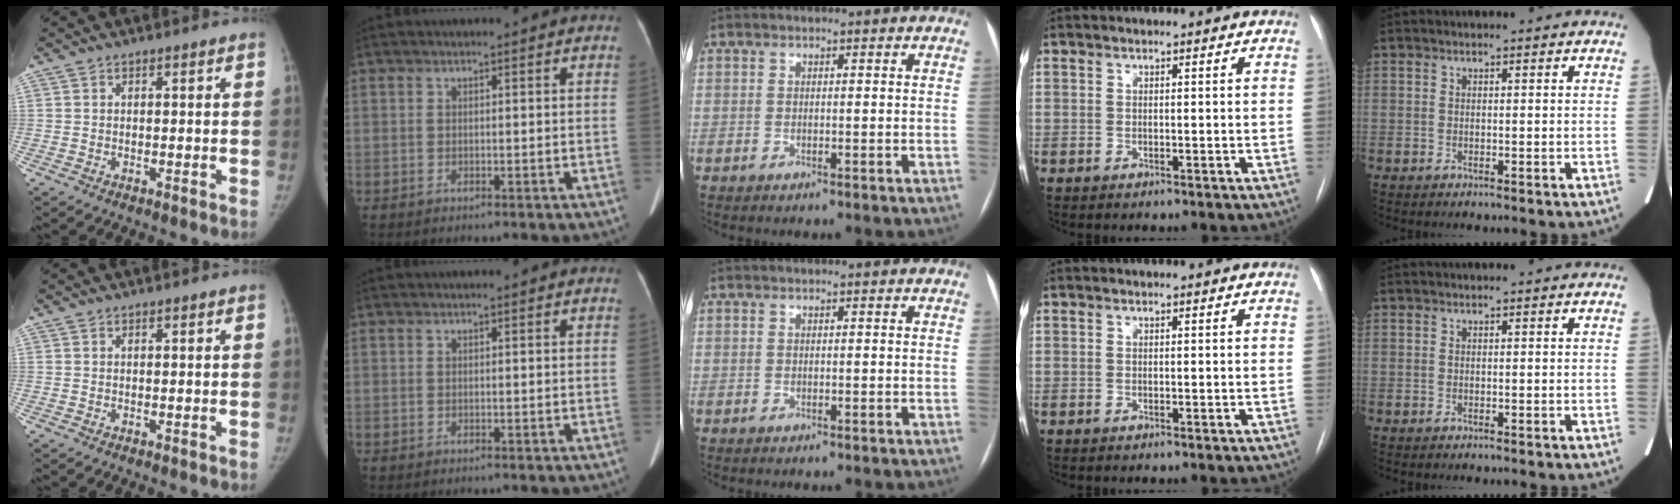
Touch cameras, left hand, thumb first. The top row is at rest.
{}